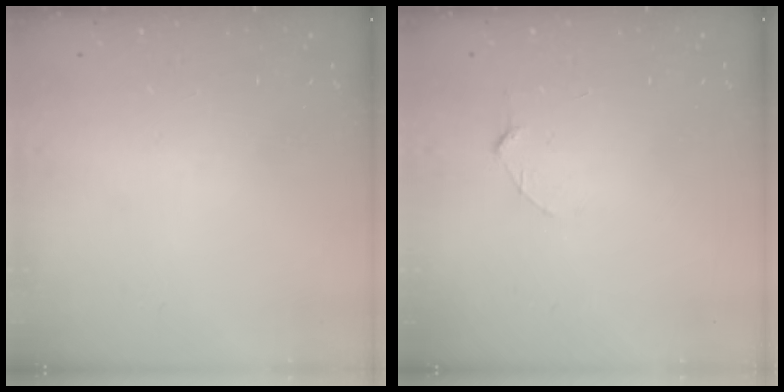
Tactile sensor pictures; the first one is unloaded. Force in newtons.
{"total": 2.9, "press": 2.9, "slide": 0.3}